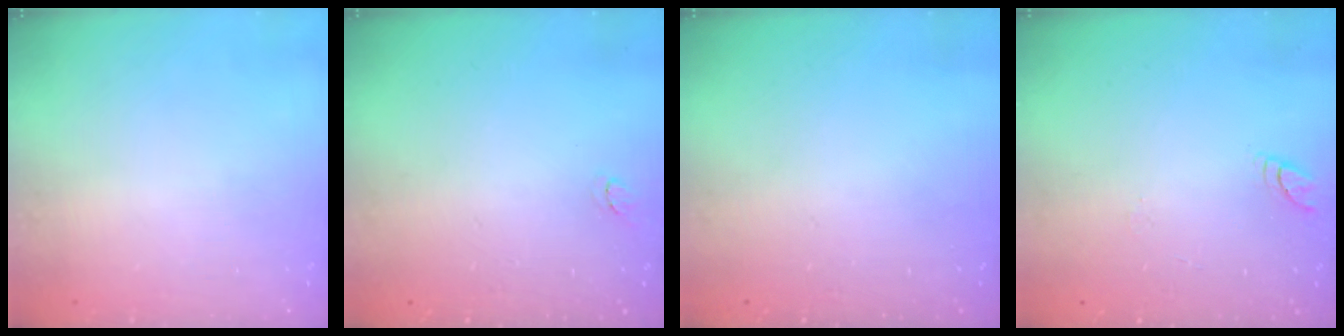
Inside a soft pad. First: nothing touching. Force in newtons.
{"total": 2.9, "press": 2.9, "slide": 0.3}
{"total": 0.0}
{"total": 5.1, "press": 5.0, "slide": 0.5}